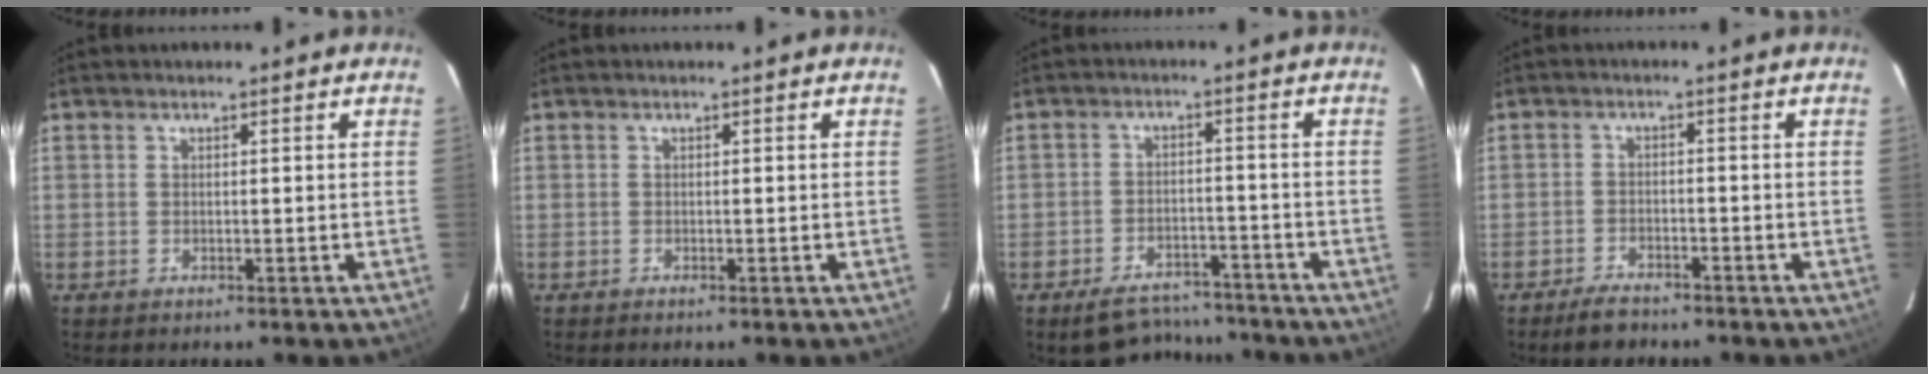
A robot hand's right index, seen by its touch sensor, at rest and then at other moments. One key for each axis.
{"total": 0.0}
{"total": 9.9, "fx": -8.6, "fy": 4.0, "fz": 2.8, "tx": -0.066, "ty": 0.010, "tz": -0.111}
{"total": 4.6, "fx": -3.9, "fy": 1.7, "fz": 1.7, "tx": -0.048, "ty": 0.003, "tz": -0.066}